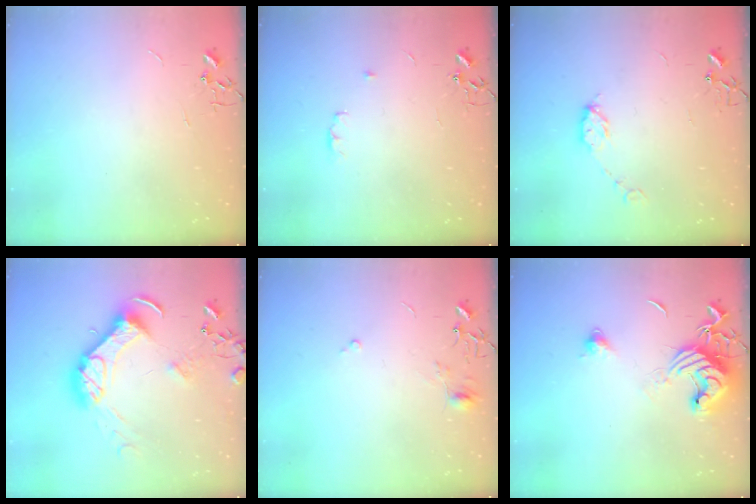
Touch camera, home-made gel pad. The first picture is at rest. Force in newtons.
{"total": 4.7, "press": 4.6, "slide": 0.8}
{"total": 6.3, "press": 6.3, "slide": 0.6}
{"total": 16.1, "press": 16.0, "slide": 1.9}
{"total": 5.8, "press": 5.8, "slide": 0.6}
{"total": 13.2, "press": 13.1, "slide": 1.7}